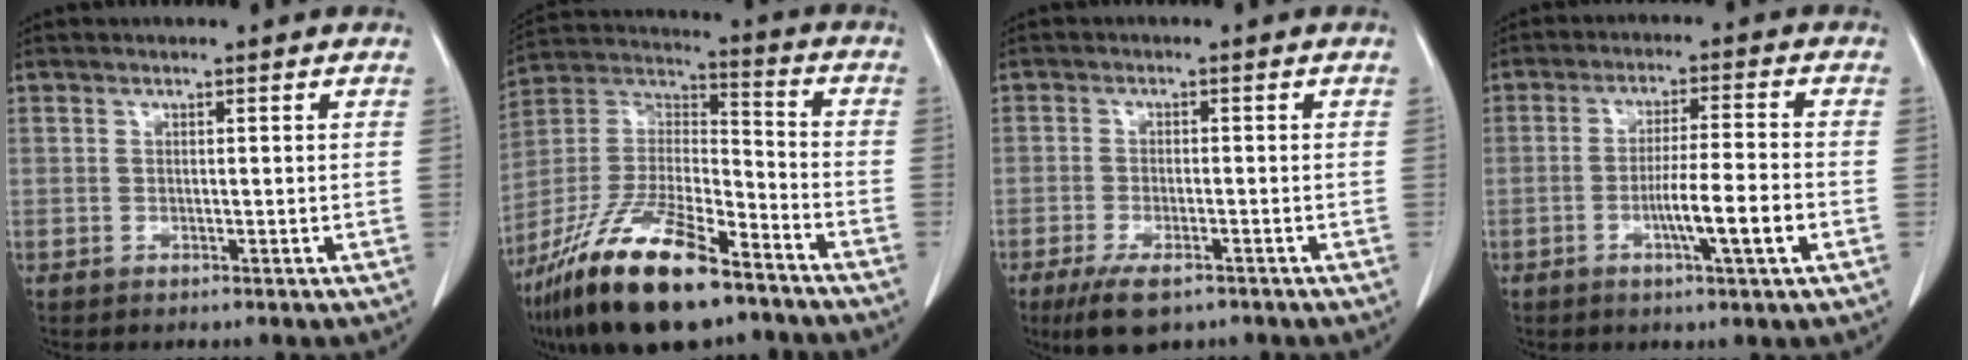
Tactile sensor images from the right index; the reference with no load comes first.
{"total": 21.5, "force": [-14.8, 5.7, 14.6], "torque": [-0.302, -0.013, -0.268]}
{"total": 6.5, "force": [-4.5, 2.1, 4.3], "torque": [-0.078, -0.012, -0.074]}
{"total": 7.8, "force": [-2.6, -0.3, 7.4], "torque": [-0.123, -0.006, -0.046]}